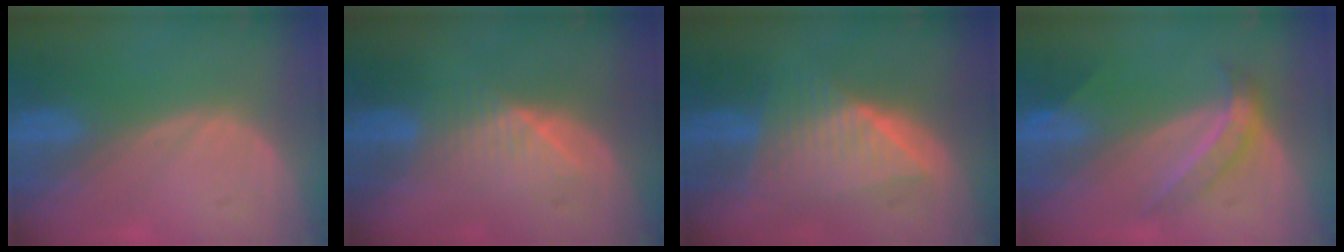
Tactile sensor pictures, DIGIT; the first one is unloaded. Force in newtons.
{"total": 4.5, "press": 4.4, "slide": 1.0}
{"total": 7.7, "press": 7.7, "slide": 0.3}
{"total": 4.5, "press": 4.3, "slide": 1.2}